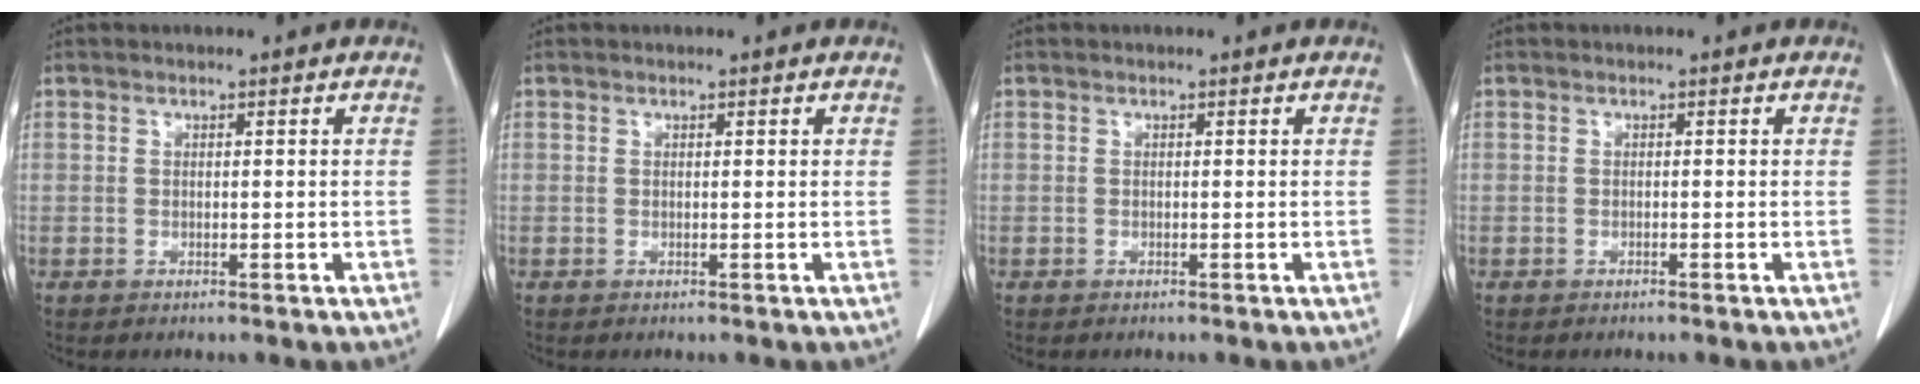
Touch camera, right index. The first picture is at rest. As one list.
[{"total": 0.0}, {"total": 0.0}, {"total": 0.0}]